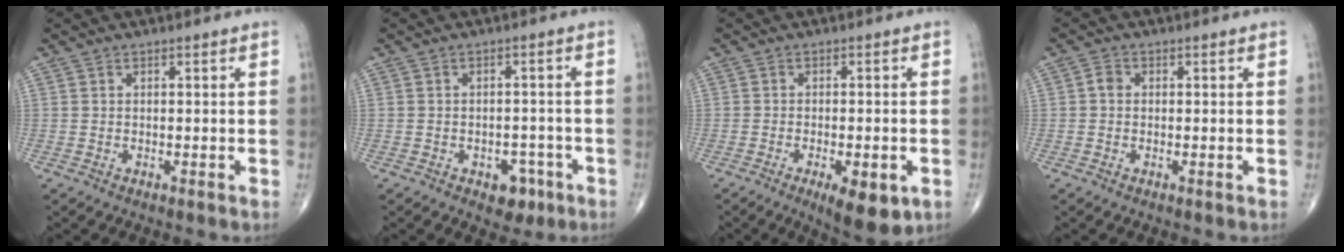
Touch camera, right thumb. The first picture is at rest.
{"total": 4.7, "force": [-2.4, 3.1, 2.5], "torque": [-0.010, 0.017, -0.027]}
{"total": 8.6, "force": [-3.6, 3.0, 7.2], "torque": [-0.094, -0.004, -0.046]}
{"total": 1.6, "force": [0.0, 1.3, 0.9], "torque": [-0.009, 0.003, -0.005]}